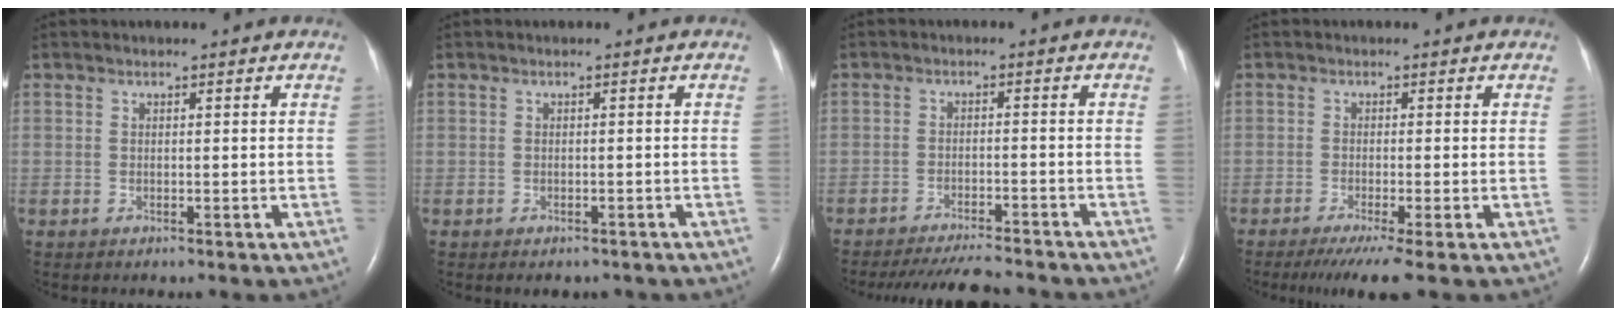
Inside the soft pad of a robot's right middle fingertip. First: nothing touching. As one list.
[{"total": 3.0, "force": [-2.4, 1.4, 1.0], "torque": [-0.009, 0.000, -0.024]}, {"total": 9.7, "force": [-9.2, 0.9, 3.2], "torque": [-0.050, -0.015, -0.133]}, {"total": 5.5, "force": [-3.8, -0.3, 4.0], "torque": [-0.060, -0.016, -0.064]}]